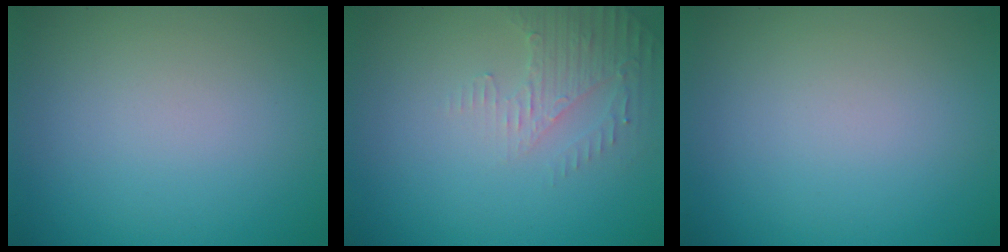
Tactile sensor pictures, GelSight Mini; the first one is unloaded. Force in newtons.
{"total": 2.6, "press": 2.5, "slide": 0.7}
{"total": 0.0}